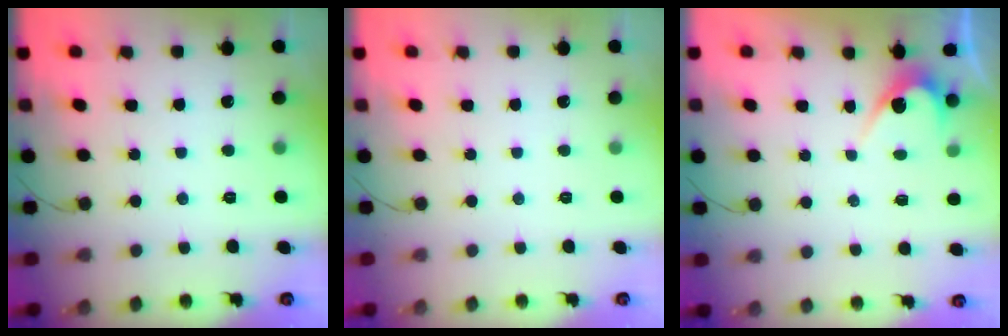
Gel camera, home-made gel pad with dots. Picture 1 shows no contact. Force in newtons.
{"total": 0.0}
{"total": 3.0, "press": 3.0, "slide": 0.2}